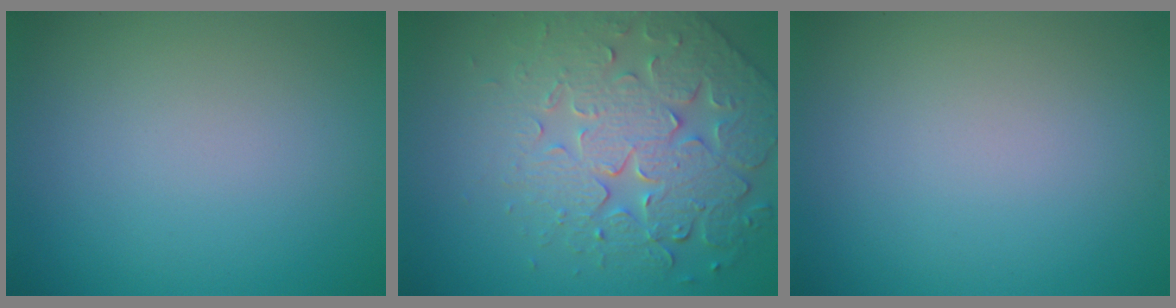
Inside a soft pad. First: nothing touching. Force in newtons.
{"total": 6.4, "press": 5.5, "slide": 3.4}
{"total": 0.0}